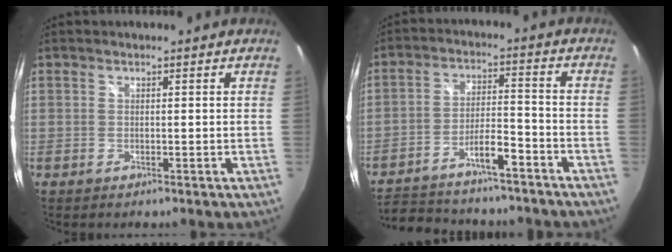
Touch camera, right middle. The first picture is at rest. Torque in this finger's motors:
{"motor_torque": [1.07, -1.07, 0.12, 0.06]}